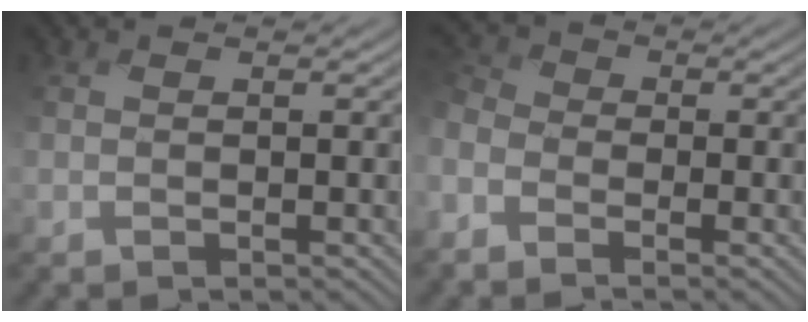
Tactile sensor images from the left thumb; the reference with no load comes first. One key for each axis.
{"total": 5.4, "fx": -3.2, "fy": 3.3, "fz": 2.7, "tx": -0.099, "ty": -0.013, "tz": -0.069}